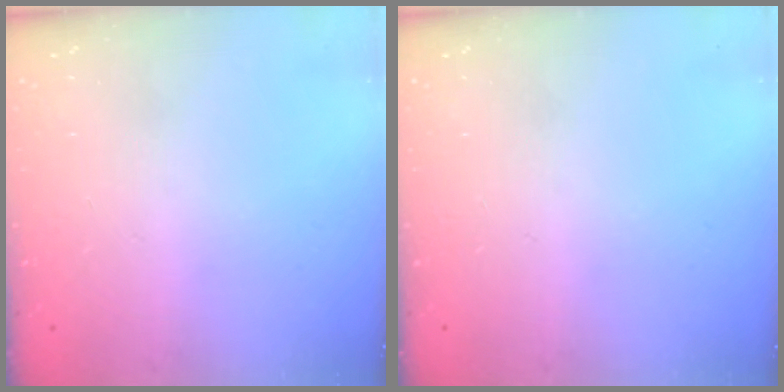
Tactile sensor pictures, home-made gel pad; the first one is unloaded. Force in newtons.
{"total": 0.0}